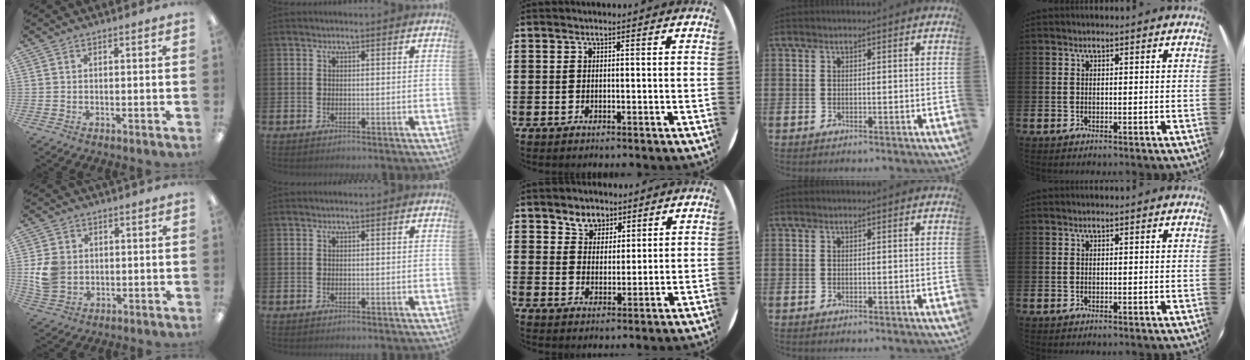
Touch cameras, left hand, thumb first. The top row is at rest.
{"thumb": {"total": 7.9, "force": [0.7, 6.8, 3.8], "torque": [-0.073, 0.012, 0.018]}, "middle": {"total": 3.9, "force": [3.1, 2.4, 0.0], "torque": [-0.012, 0.001, 0.058]}}